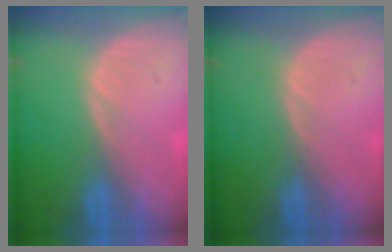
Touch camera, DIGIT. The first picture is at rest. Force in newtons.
{"total": 0.0}